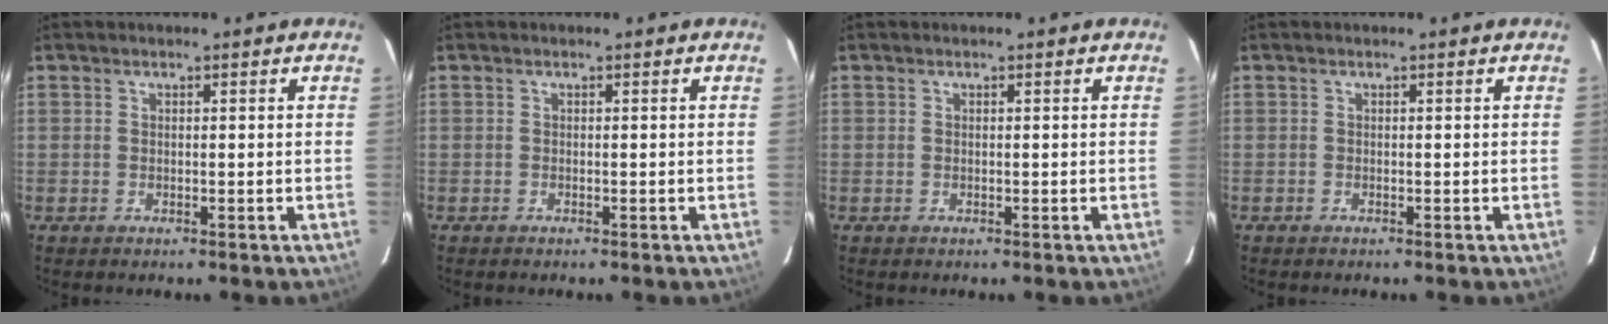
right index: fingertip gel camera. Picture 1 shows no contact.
{"total": 0.0}
{"total": 0.0}
{"total": 0.0}